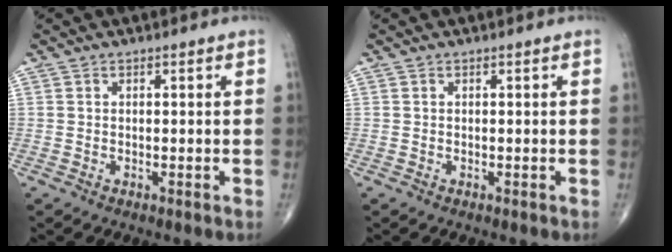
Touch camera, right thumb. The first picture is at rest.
{"total": 0.0}